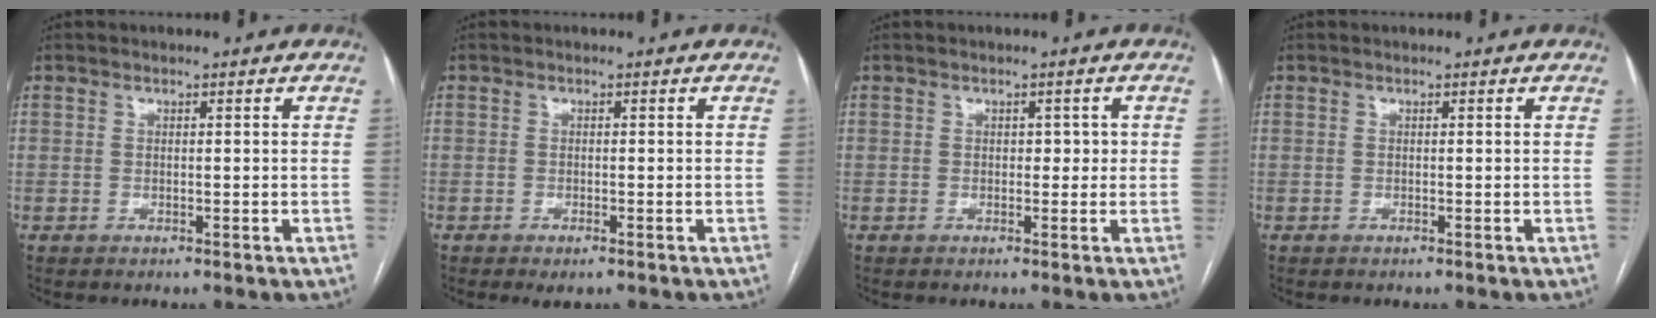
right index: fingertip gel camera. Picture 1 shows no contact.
{"total": 2.0, "force": [-1.3, 0.6, 1.4], "torque": [-0.021, -0.004, -0.014]}
{"total": 1.8, "force": [0.1, 1.3, 1.3], "torque": [-0.013, 0.010, 0.000]}
{"total": 0.0}